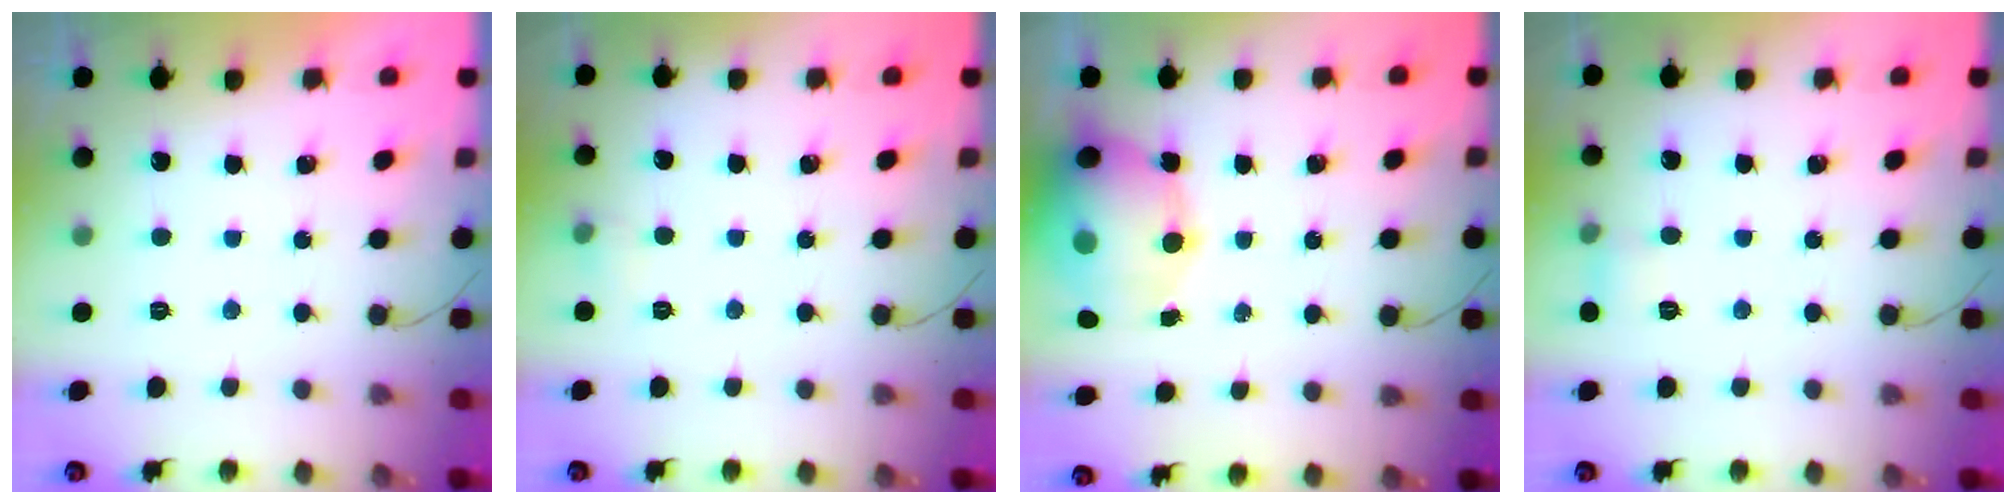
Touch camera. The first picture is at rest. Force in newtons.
{"total": 3.6, "press": 3.4, "slide": 1.1}
{"total": 15.9, "press": 15.3, "slide": 4.4}
{"total": 4.9, "press": 4.6, "slide": 1.5}